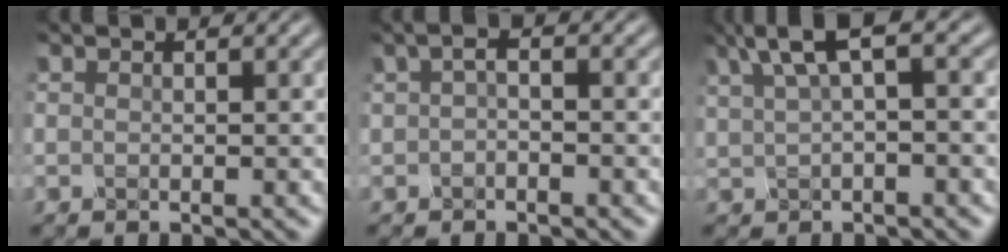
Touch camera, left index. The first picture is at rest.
{"total": 1.3, "force": [-0.4, 0.7, 1.1], "torque": [-0.023, 0.010, -0.010]}
{"total": 4.5, "force": [1.8, 1.5, 3.8], "torque": [-0.084, 0.016, 0.036]}